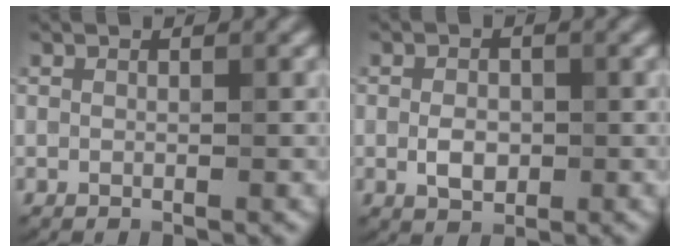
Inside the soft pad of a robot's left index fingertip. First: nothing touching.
{"total": 2.4, "force": [-0.4, 1.6, 1.7], "torque": [-0.031, -0.001, -0.008]}